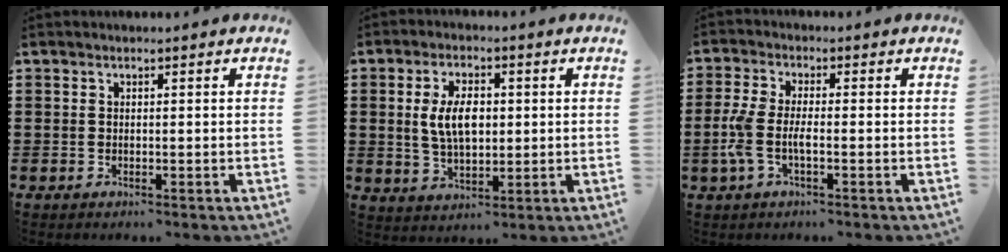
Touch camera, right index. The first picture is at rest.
{"total": 6.6, "force": [0.6, 3.5, 5.5], "torque": [-0.111, 0.007, 0.005]}
{"total": 4.5, "force": [-1.3, 1.6, 4.0], "torque": [-0.106, -0.008, -0.033]}